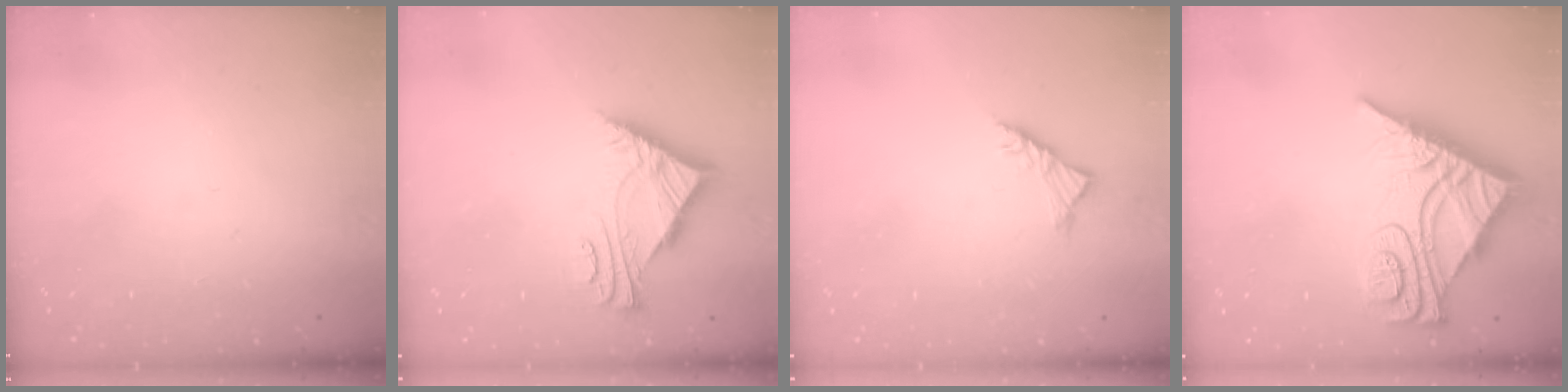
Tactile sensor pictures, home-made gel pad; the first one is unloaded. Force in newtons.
{"total": 7.9, "press": 7.8, "slide": 1.1}
{"total": 3.5, "press": 3.4, "slide": 1.0}
{"total": 18.8, "press": 18.7, "slide": 1.5}